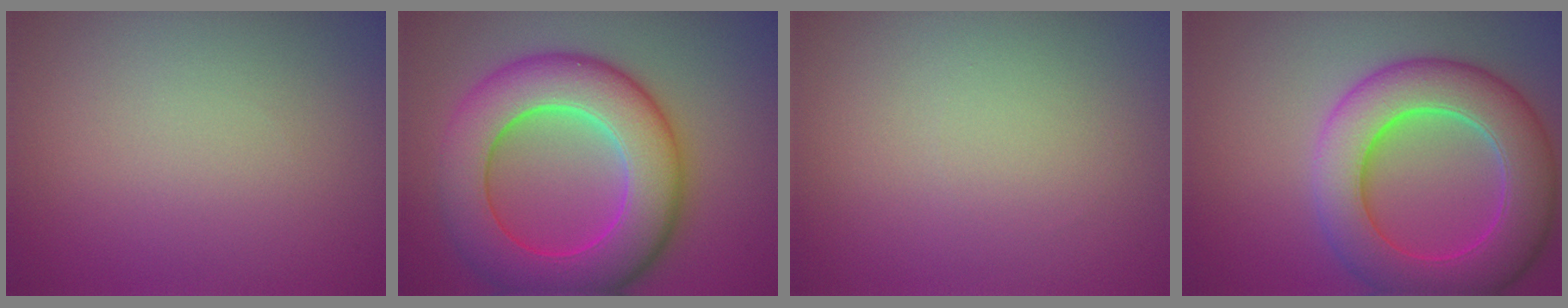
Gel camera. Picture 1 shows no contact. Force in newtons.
{"total": 11.2, "press": 11.2, "slide": 0.1}
{"total": 0.0}
{"total": 9.2, "press": 9.2, "slide": 0.7}